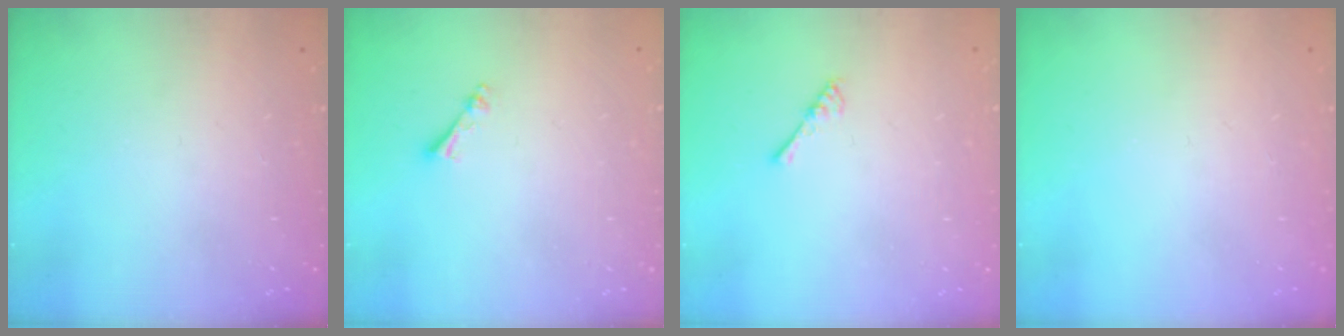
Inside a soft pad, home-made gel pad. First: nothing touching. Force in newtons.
{"total": 2.4, "press": 2.3, "slide": 0.4}
{"total": 1.8, "press": 1.7, "slide": 0.4}
{"total": 0.0}